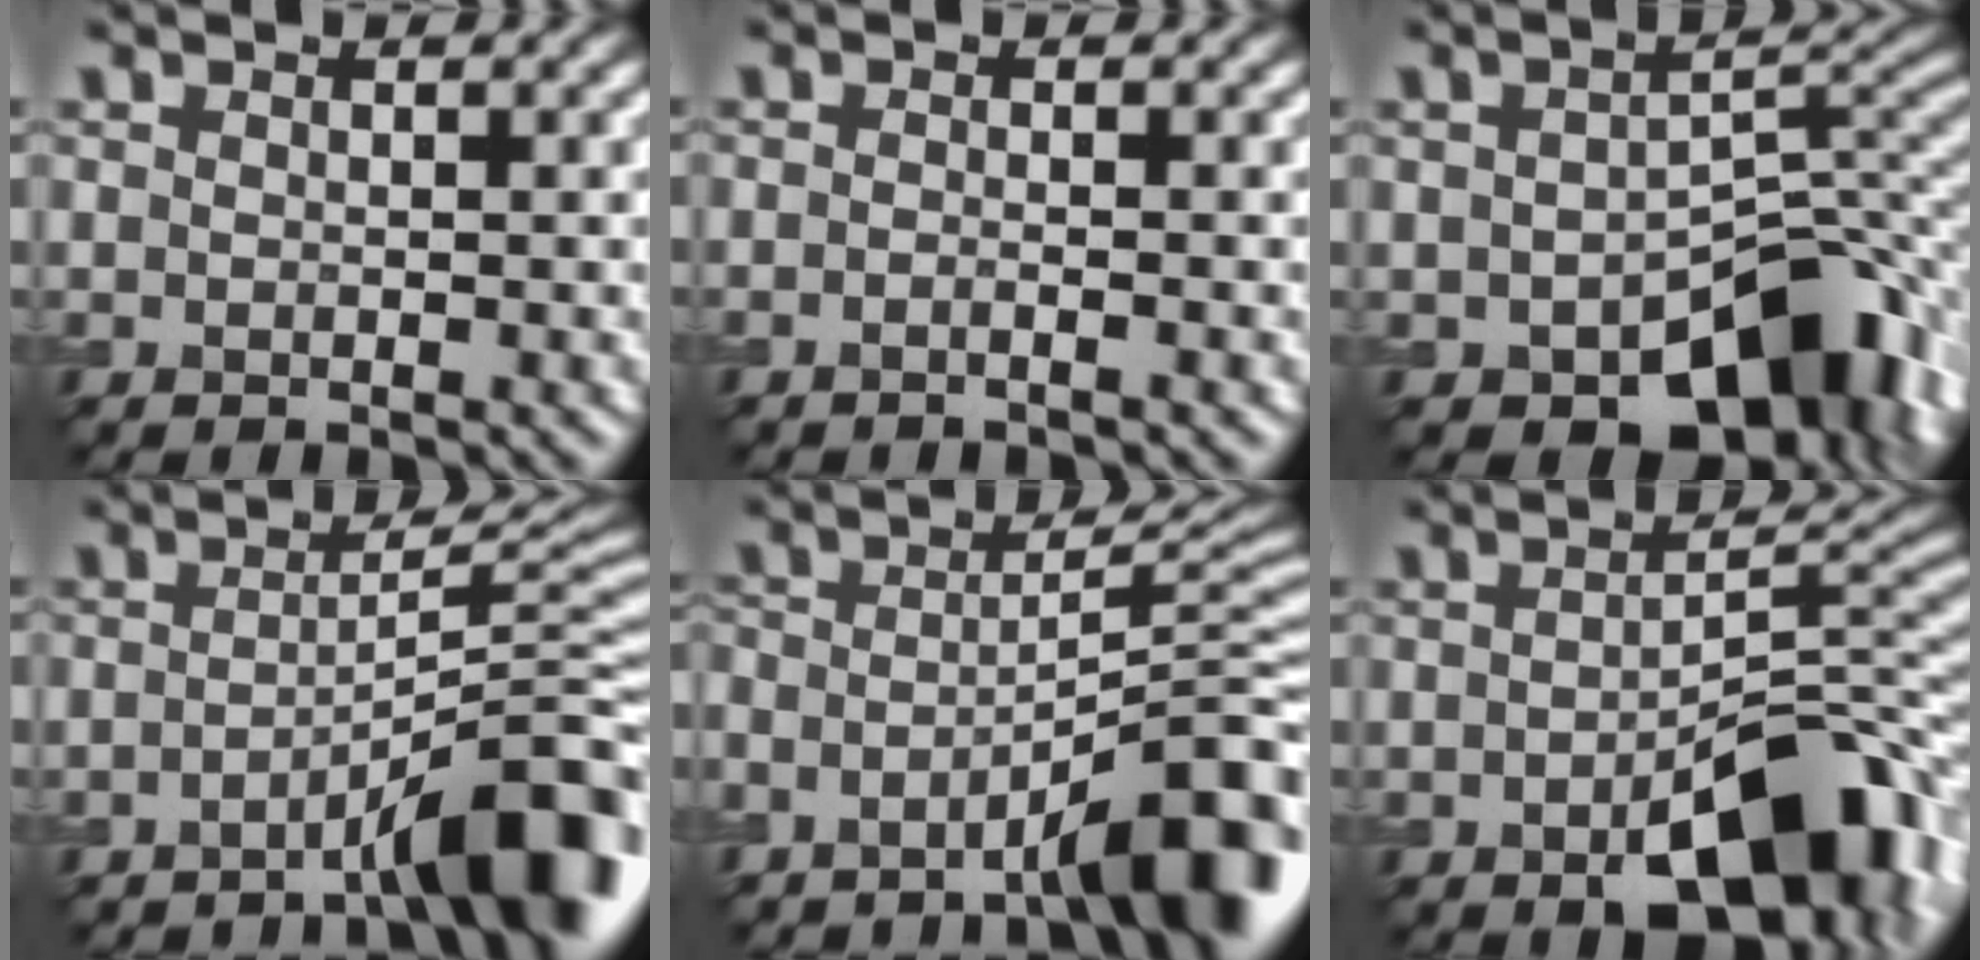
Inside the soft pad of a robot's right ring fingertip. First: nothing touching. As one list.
[{"total": 1.0, "force": [-0.7, 0.2, 0.7], "torque": [-0.007, 0.002, -0.016]}, {"total": 10.1, "force": [-4.8, 5.9, 6.6], "torque": [-0.085, -0.012, -0.057]}, {"total": 7.8, "force": [-4.2, 1.2, 6.4], "torque": [-0.081, 0.027, -0.064]}, {"total": 8.8, "force": [-5.8, 1.6, 6.4], "torque": [-0.084, 0.019, -0.093]}, {"total": 9.6, "force": [-4.2, 4.1, 7.6], "torque": [-0.107, 0.000, -0.054]}]